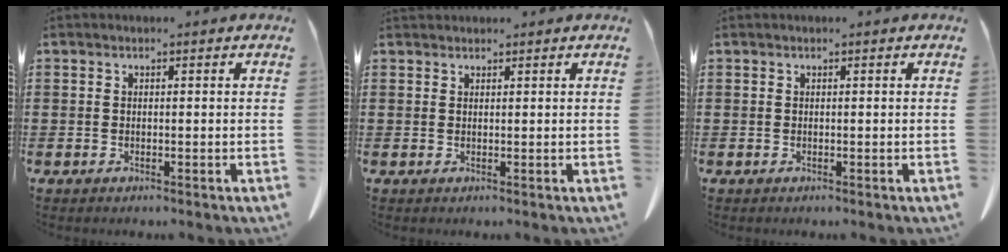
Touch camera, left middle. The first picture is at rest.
{"total": 0.8, "force": [0.8, 0.2, 0.0], "torque": [-0.003, -0.001, 0.016]}
{"total": 0.0}